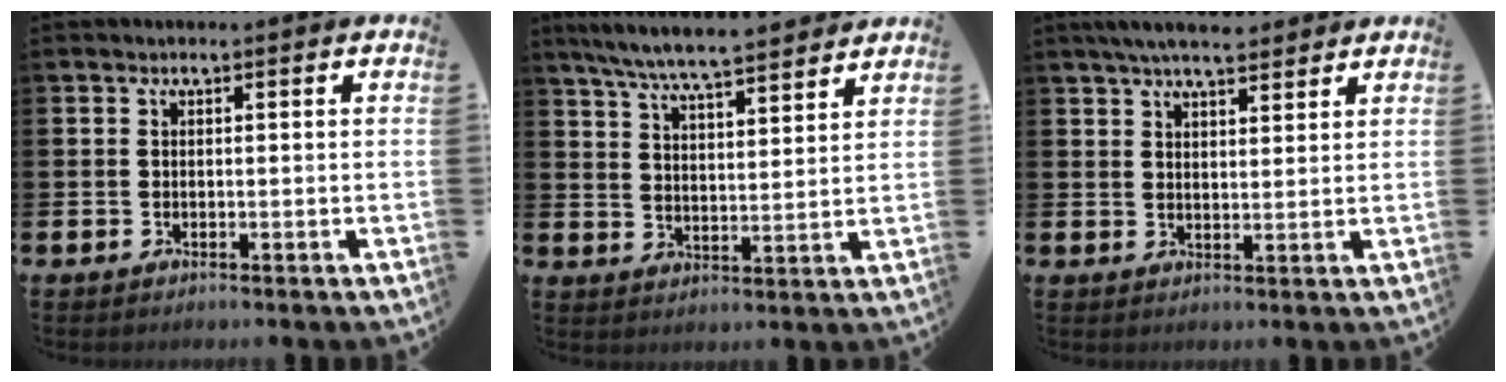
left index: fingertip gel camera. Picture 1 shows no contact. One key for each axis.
{"total": 7.4, "fx": 7.0, "fy": 0.3, "fz": 2.2, "tx": -0.068, "ty": -0.040, "tz": 0.126}
{"total": 5.5, "fx": 5.1, "fy": 1.2, "fz": 1.7, "tx": -0.033, "ty": -0.017, "tz": 0.091}